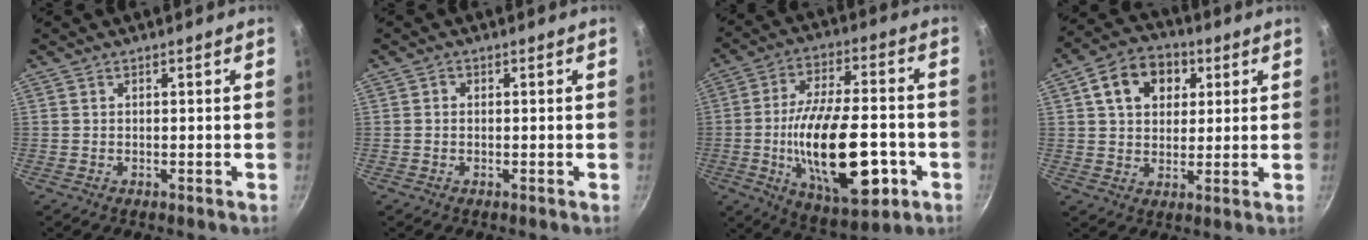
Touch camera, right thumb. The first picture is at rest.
{"total": 0.9, "force": [0.0, 0.7, 0.5], "torque": [-0.008, 0.005, -0.002]}
{"total": 23.1, "force": [-5.7, 10.1, 20.0], "torque": [-0.324, 0.017, -0.082]}
{"total": 11.8, "force": [4.1, 8.8, 6.7], "torque": [-0.087, 0.007, 0.056]}